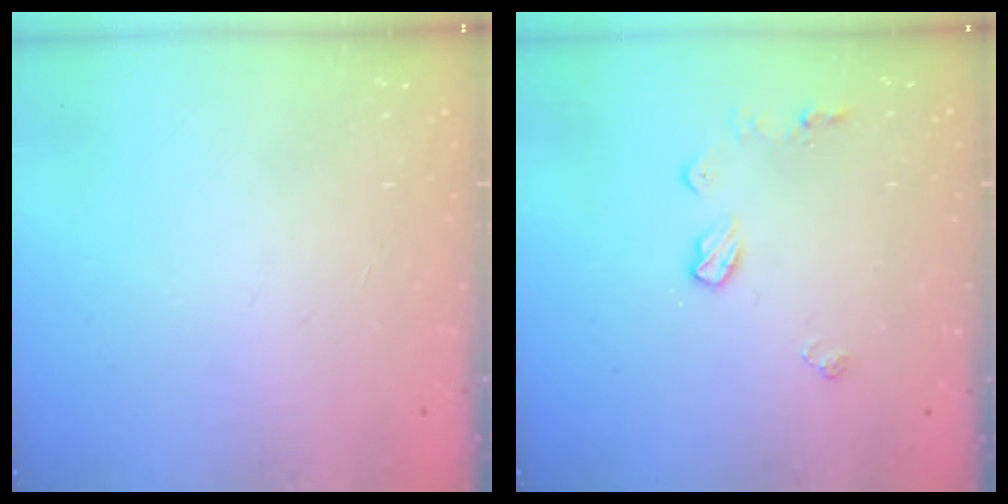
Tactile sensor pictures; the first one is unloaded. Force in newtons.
{"total": 7.5, "press": 7.5, "slide": 0.3}